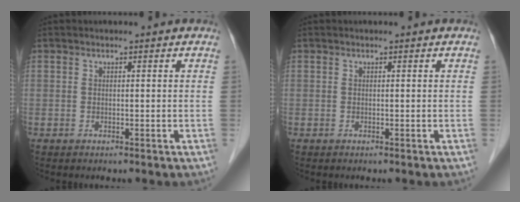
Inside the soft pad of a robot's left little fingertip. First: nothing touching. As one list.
[{"total": 0.0}]